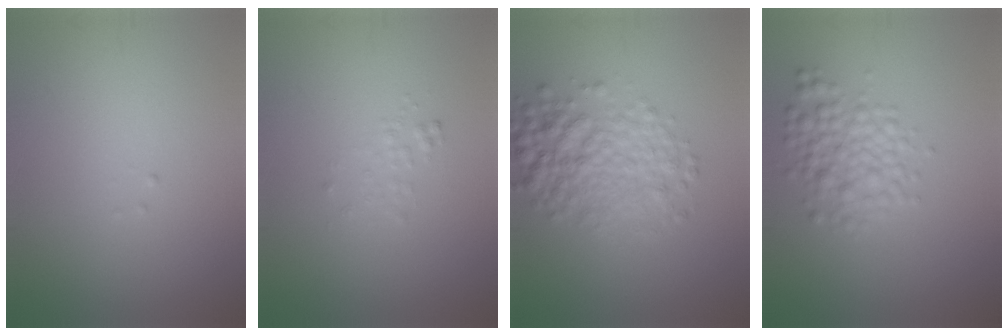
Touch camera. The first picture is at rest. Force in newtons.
{"total": 0.9, "press": 0.9, "slide": 0.1}
{"total": 5.0, "press": 5.0, "slide": 0.1}
{"total": 3.6, "press": 3.6, "slide": 0.1}